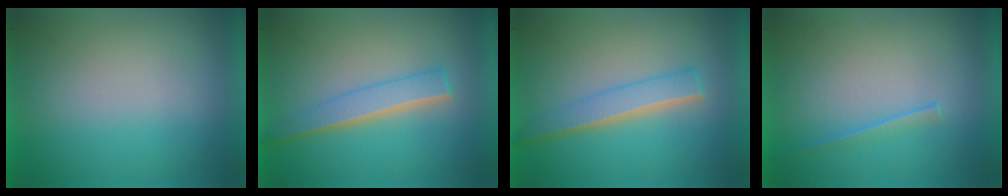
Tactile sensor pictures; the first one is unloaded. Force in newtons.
{"total": 2.2}
{"total": 2.2}
{"total": 1.7}